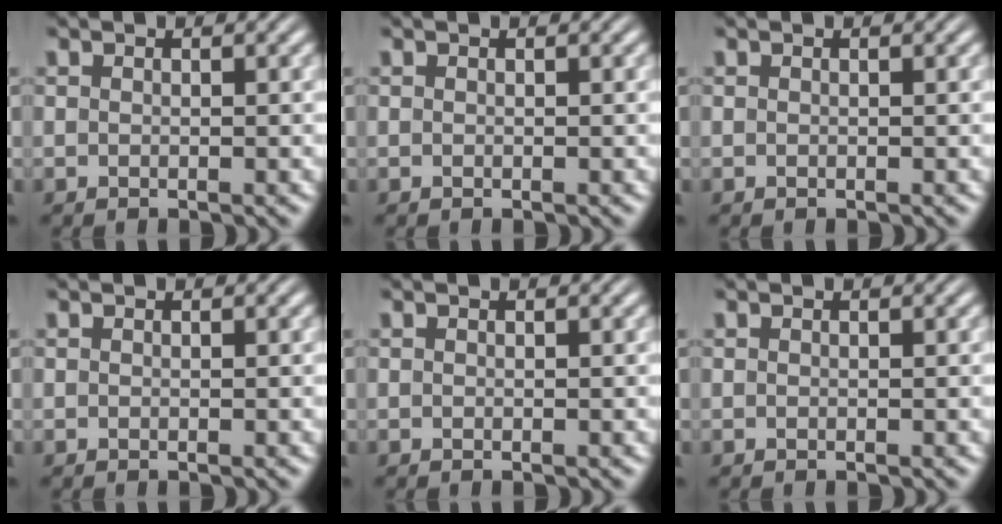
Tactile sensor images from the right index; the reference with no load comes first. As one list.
[{"total": 0.0}, {"total": 0.0}, {"total": 0.0}, {"total": 0.0}, {"total": 0.0}]